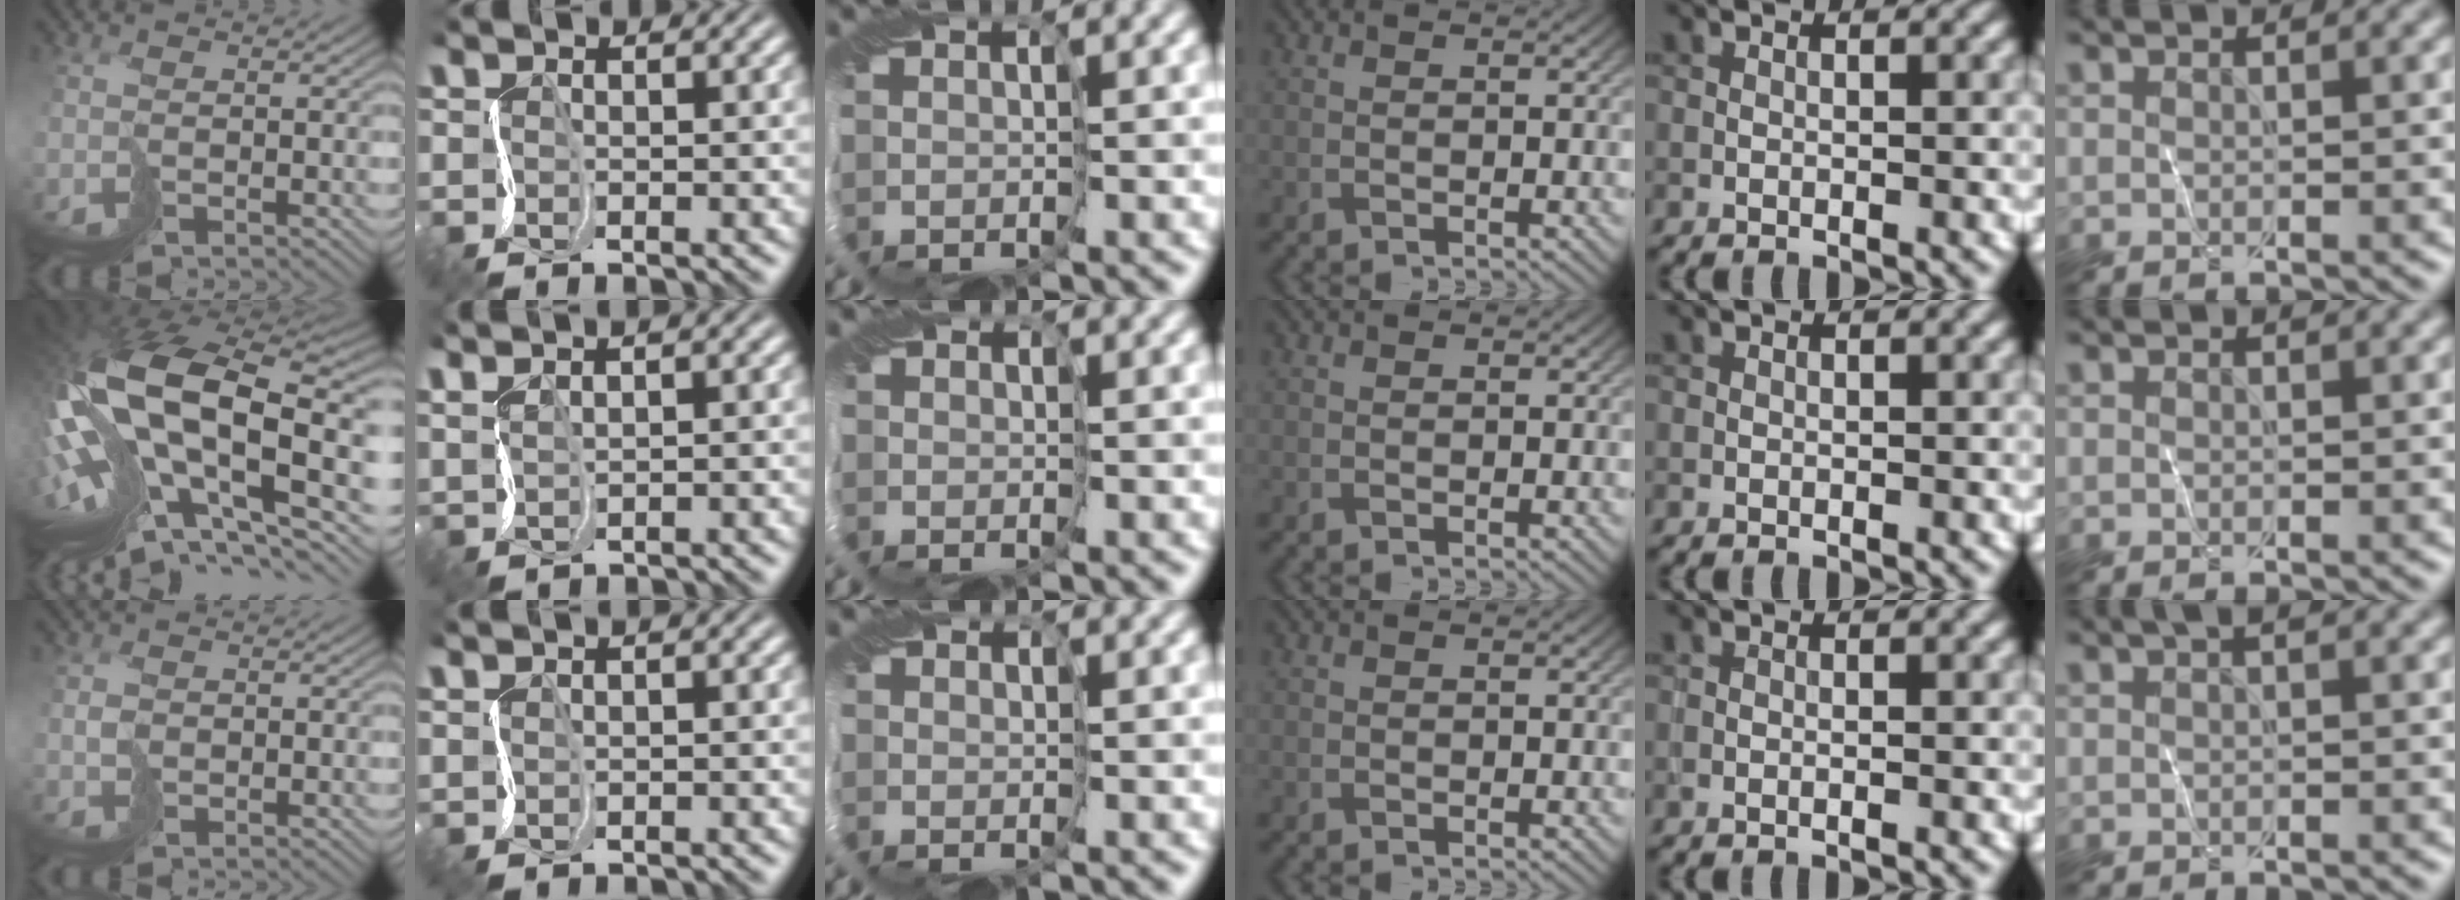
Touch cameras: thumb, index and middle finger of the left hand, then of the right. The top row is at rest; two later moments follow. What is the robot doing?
{"motion": "cut", "object": "bubble wrap"}